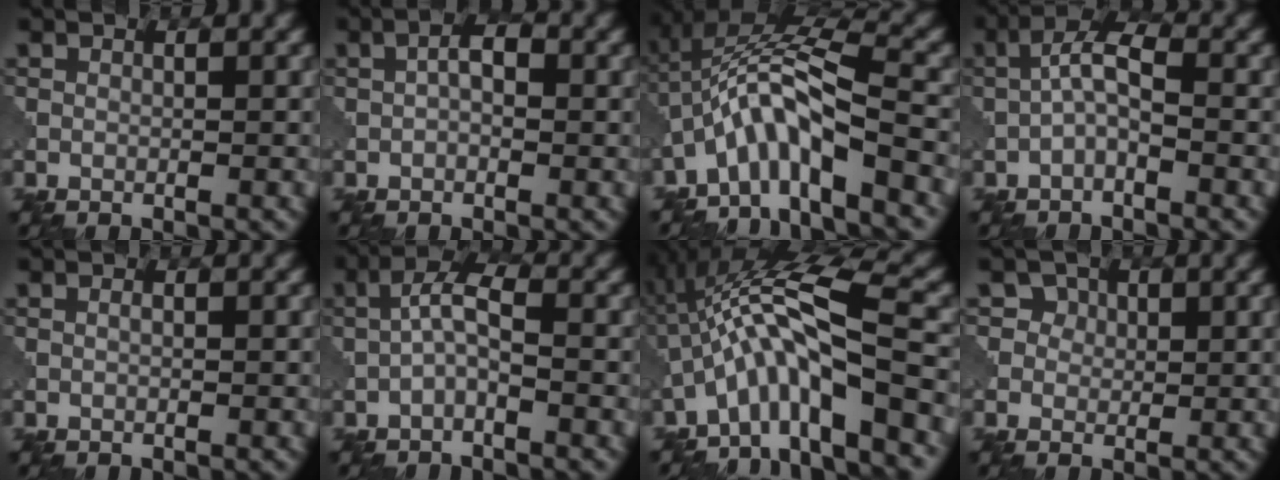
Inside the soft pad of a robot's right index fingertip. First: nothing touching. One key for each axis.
{"total": 2.5, "fx": 0.2, "fy": 1.3, "fz": 2.1, "tx": -0.035, "ty": 0.006, "tz": -0.002}
{"total": 8.5, "fx": -3.9, "fy": 2.0, "fz": 7.2, "tx": -0.137, "ty": 0.019, "tz": -0.078}
{"total": 3.1, "fx": -0.7, "fy": 1.0, "fz": 2.9, "tx": -0.059, "ty": 0.014, "tz": -0.019}
{"total": 0.0}
{"total": 2.8, "fx": -0.6, "fy": 0.8, "fz": 2.6, "tx": -0.052, "ty": 0.012, "tz": -0.018}
{"total": 8.9, "fx": -2.8, "fy": 1.7, "fz": 8.3, "tx": -0.140, "ty": 0.026, "tz": -0.056}
{"total": 2.8, "fx": 1.1, "fy": 2.5, "fz": 0.7, "tx": -0.012, "ty": -0.005, "tz": 0.013}